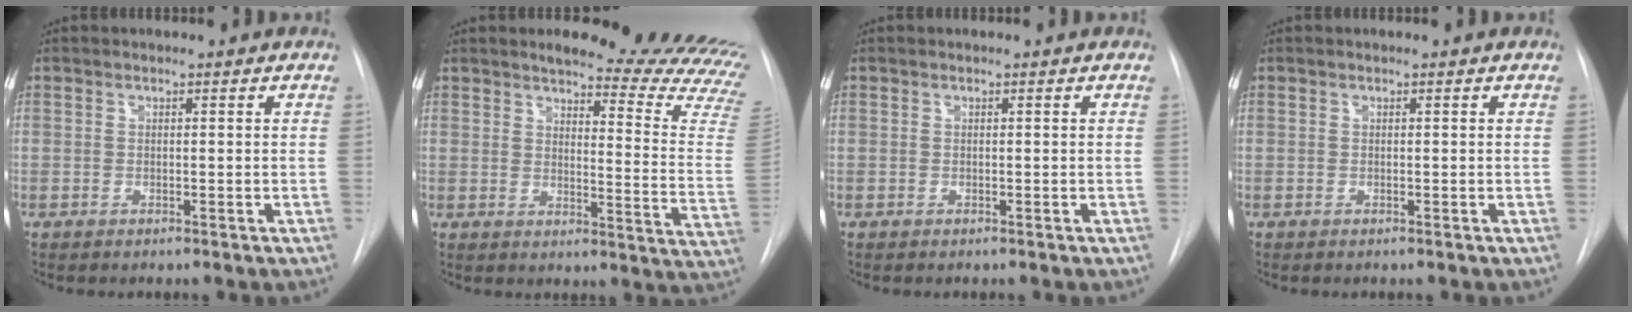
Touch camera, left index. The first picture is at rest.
{"total": 19.1, "force": [17.4, 1.2, 7.8], "torque": [-0.087, -0.140, 0.179]}
{"total": 0.0}
{"total": 0.0}